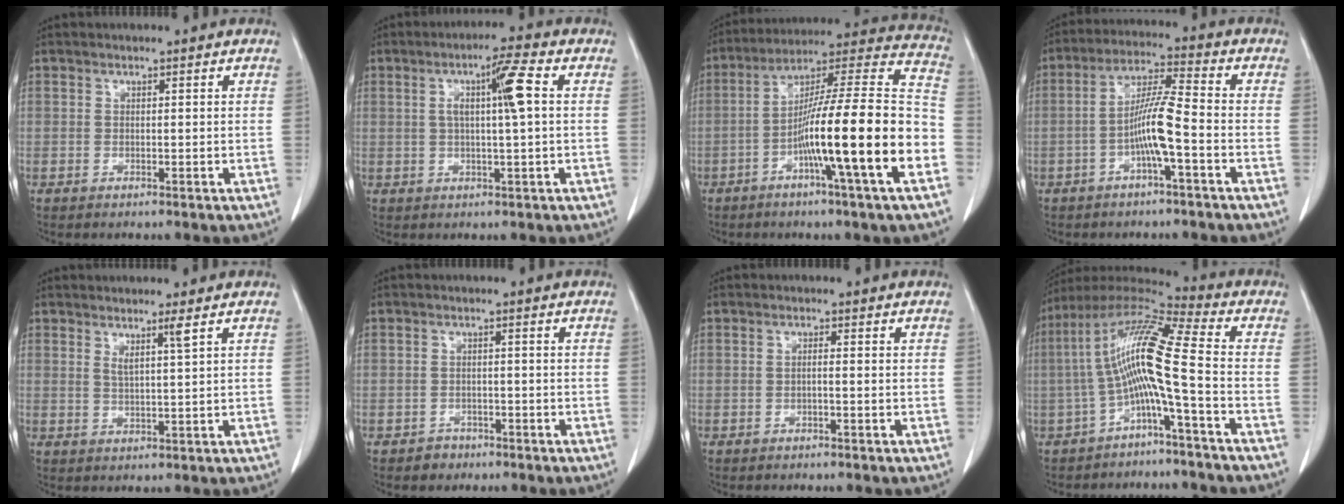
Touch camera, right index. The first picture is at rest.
{"total": 6.3, "force": [1.1, 0.0, 6.2], "torque": [-0.108, 0.007, 0.016]}
{"total": 20.7, "force": [-6.6, -0.6, 19.7], "torque": [-0.287, 0.005, -0.114]}
{"total": 5.9, "force": [-1.6, -0.2, 5.7], "torque": [-0.116, 0.006, -0.029]}
{"total": 2.5, "force": [1.5, -0.7, 1.9], "torque": [-0.039, -0.012, 0.031]}
{"total": 2.1, "force": [-1.4, 1.6, -0.1], "torque": [-0.001, 0.009, -0.021]}
{"total": 0.8, "force": [-0.2, 0.0, 0.8], "torque": [-0.011, 0.004, -0.003]}
{"total": 11.7, "force": [-2.6, -0.4, 11.4], "torque": [-0.220, 0.032, -0.056]}